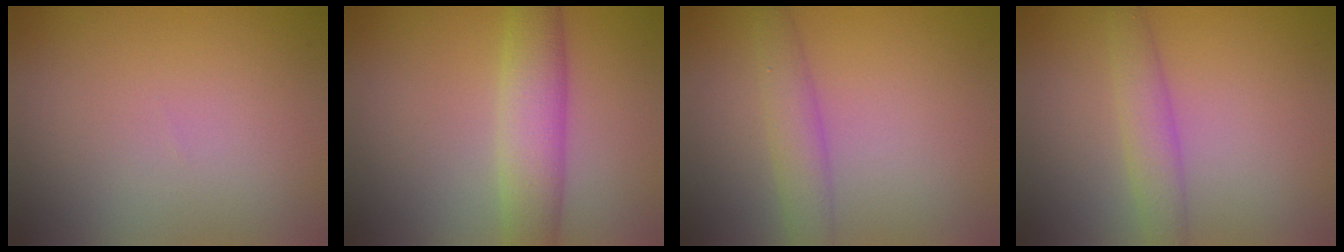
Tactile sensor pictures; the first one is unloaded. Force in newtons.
{"total": 5.2, "press": 5.2, "slide": 0.1}
{"total": 2.7, "press": 2.6, "slide": 0.2}
{"total": 2.7, "press": 2.7, "slide": 0.1}